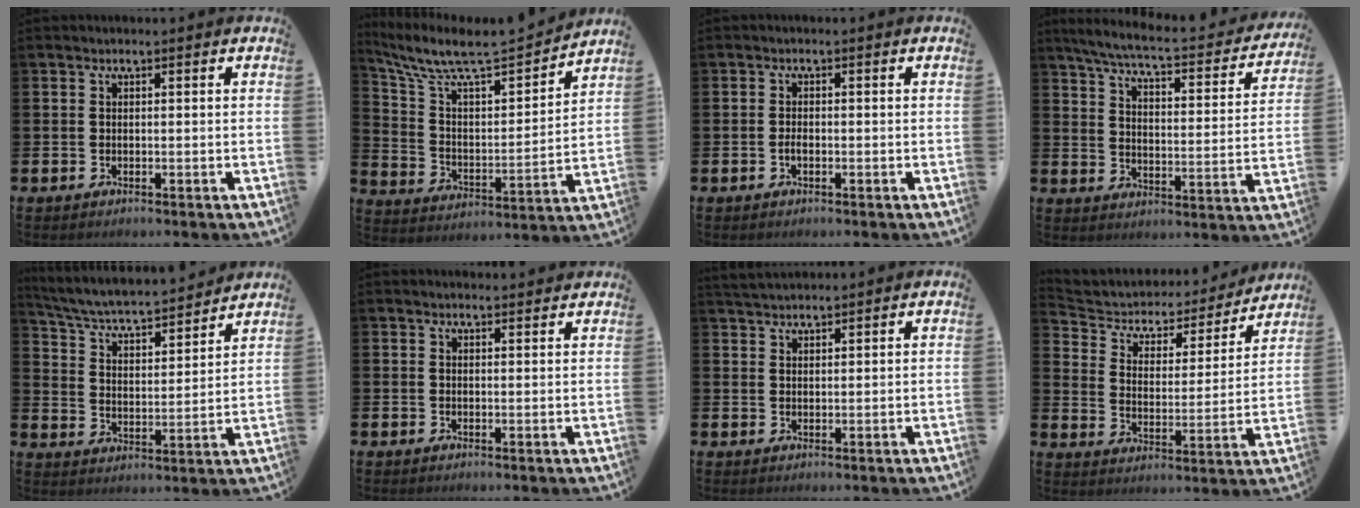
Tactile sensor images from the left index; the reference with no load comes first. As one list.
[{"total": 9.4, "force": [8.4, 2.0, 3.6], "torque": [-0.111, -0.062, 0.141]}, {"total": 1.1, "force": [-0.5, 0.6, 0.9], "torque": [-0.020, 0.002, -0.009]}, {"total": 5.8, "force": [5.2, 0.7, 2.6], "torque": [-0.075, -0.040, 0.081]}, {"total": 5.6, "force": [5.2, 0.9, 1.9], "torque": [-0.067, -0.043, 0.082]}, {"total": 1.4, "force": [1.4, 0.2, 0.0], "torque": [0.010, -0.008, 0.024]}, {"total": 2.4, "force": [2.4, 0.4, 0.2], "torque": [-0.008, -0.006, 0.044]}, {"total": 4.8, "force": [4.0, 2.4, 0.9], "torque": [-0.050, -0.031, 0.060]}]